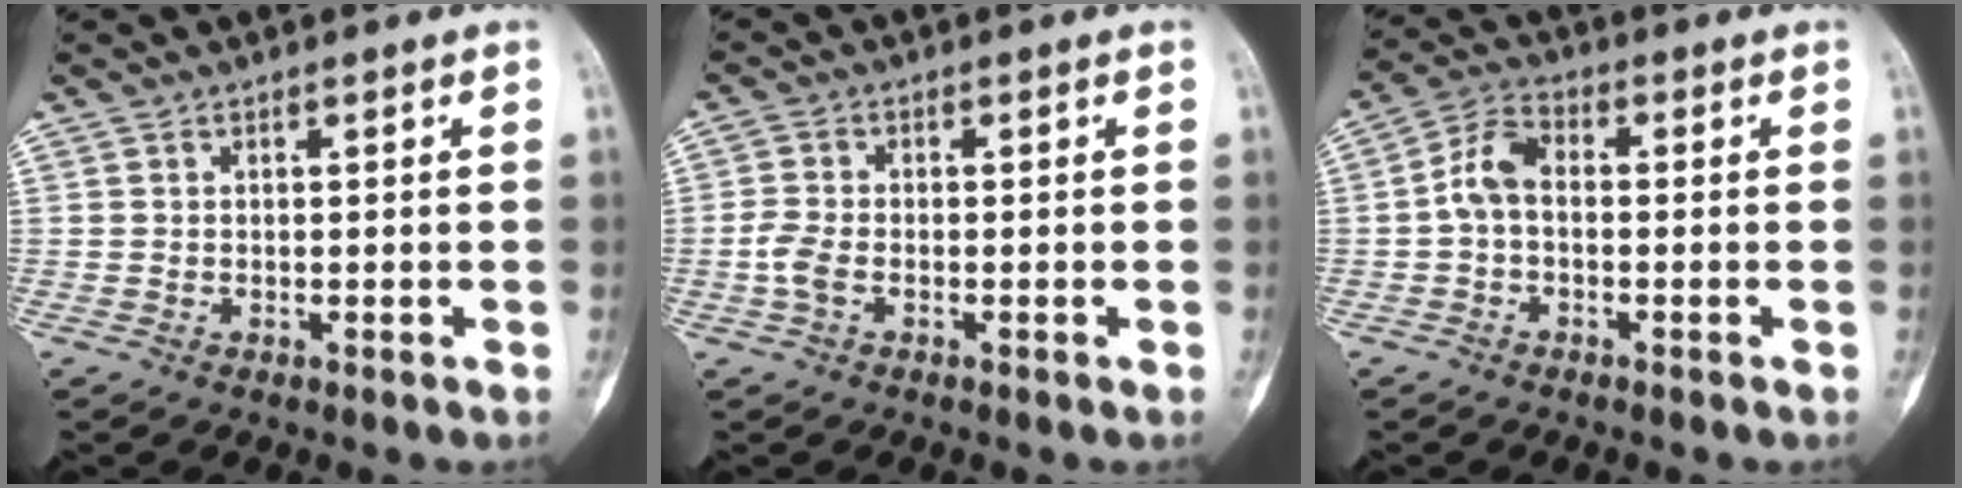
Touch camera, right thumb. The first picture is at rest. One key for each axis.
{"total": 3.6, "fx": -1.2, "fy": 2.0, "fz": 2.7, "tx": -0.068, "ty": 0.008, "tz": -0.028}
{"total": 5.9, "fx": -0.6, "fy": 3.6, "fz": 4.6, "tx": -0.088, "ty": 0.020, "tz": -0.024}